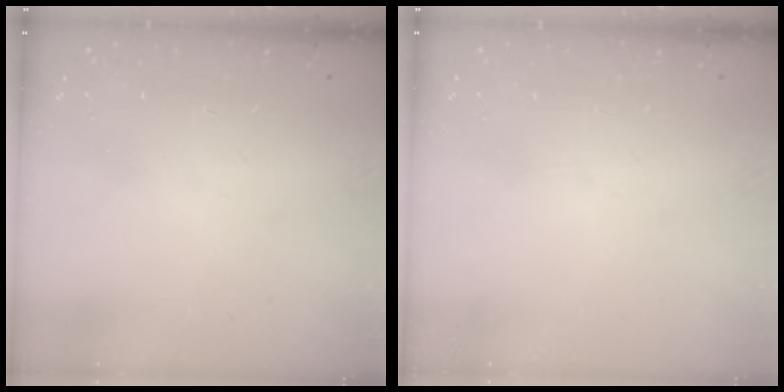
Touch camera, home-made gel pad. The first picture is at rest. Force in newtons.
{"total": 0.0}